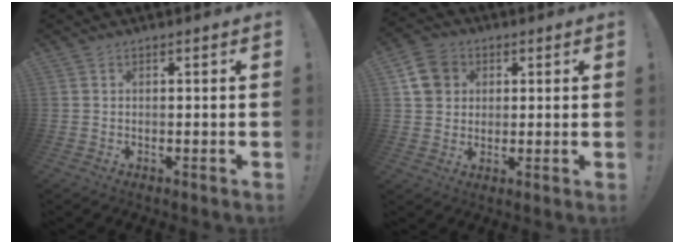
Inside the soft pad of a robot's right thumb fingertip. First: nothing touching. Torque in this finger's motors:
{"motor_torque": [0.17, 0.39, -0.15, 0.24, -0.03]}